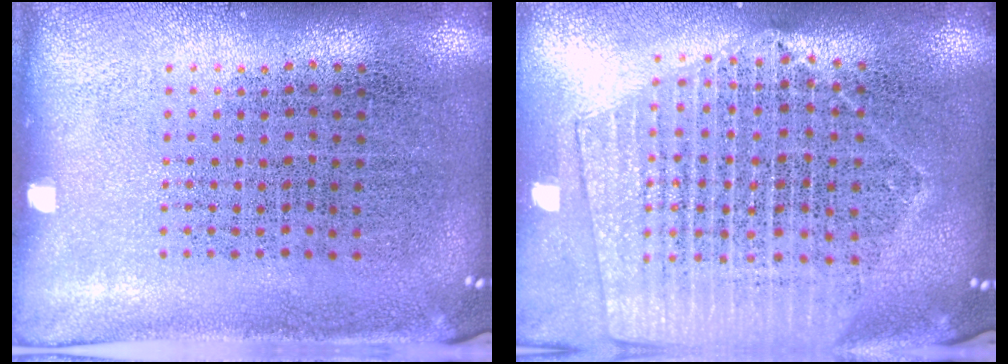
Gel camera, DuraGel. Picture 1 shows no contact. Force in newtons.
{"total": 1.9, "press": 1.7, "slide": 0.7}